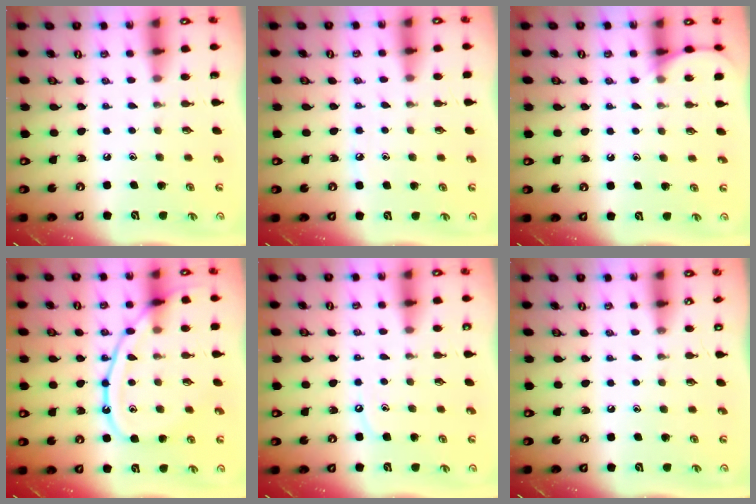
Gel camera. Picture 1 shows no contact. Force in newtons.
{"total": 4.9, "press": 4.8, "slide": 0.6}
{"total": 5.4, "press": 5.4, "slide": 0.7}
{"total": 14.2, "press": 14.2, "slide": 1.2}
{"total": 3.6, "press": 3.5, "slide": 0.5}
{"total": 0.0}